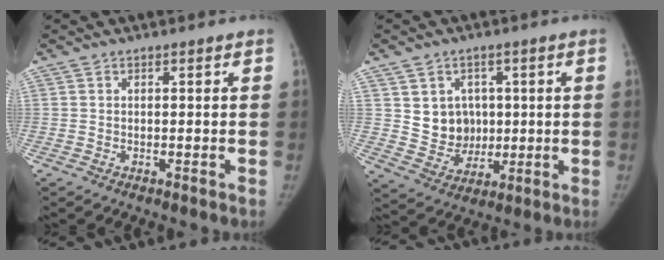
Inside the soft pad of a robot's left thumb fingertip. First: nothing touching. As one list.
[{"total": 8.3, "force": [1.7, 7.4, 3.4], "torque": [-0.014, -0.010, 0.043]}]